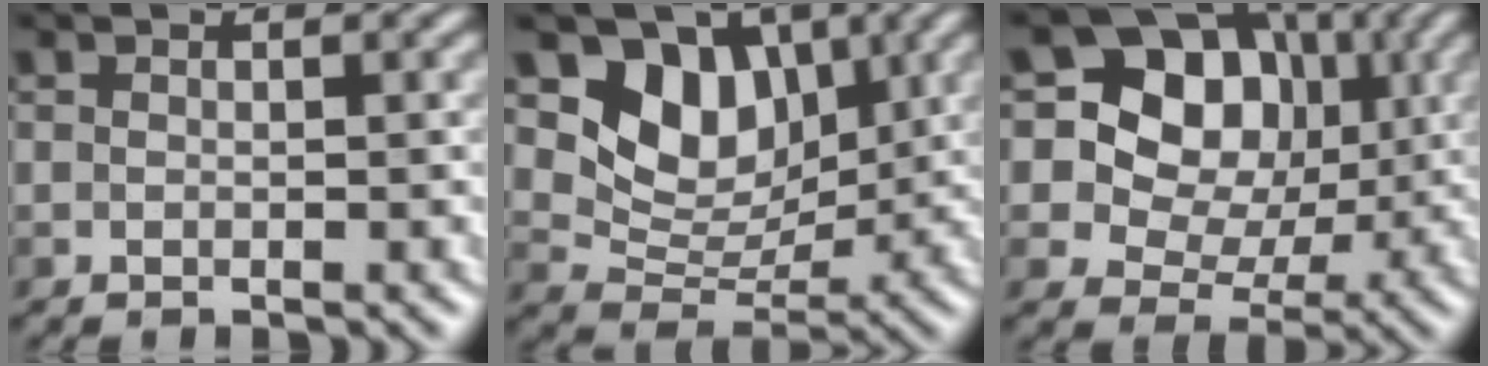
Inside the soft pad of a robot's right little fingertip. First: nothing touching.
{"total": 7.1, "force": [3.0, 5.2, 3.8], "torque": [-0.064, -0.011, 0.053]}
{"total": 11.9, "force": [3.5, 9.2, 6.7], "torque": [-0.109, 0.038, 0.044]}